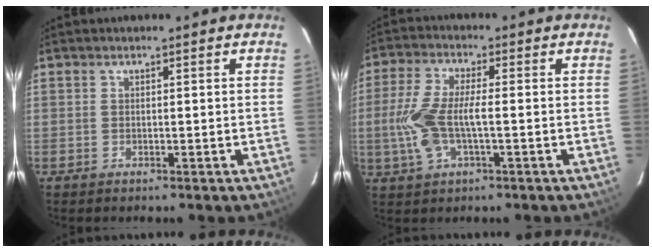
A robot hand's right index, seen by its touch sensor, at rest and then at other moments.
{"total": 9.6, "force": [-1.6, 3.5, 8.8], "torque": [-0.193, 0.001, -0.030]}